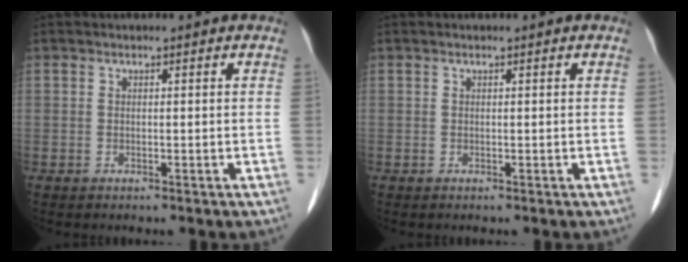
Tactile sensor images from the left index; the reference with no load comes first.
{"total": 0.0}